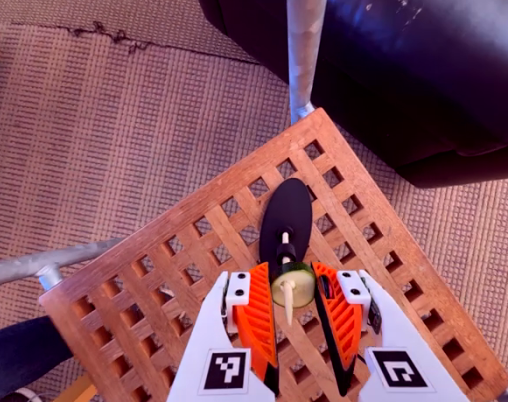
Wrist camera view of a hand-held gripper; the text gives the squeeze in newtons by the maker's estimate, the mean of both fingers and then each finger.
{"total": 7.7, "left": 7.8, "right": 7.6}